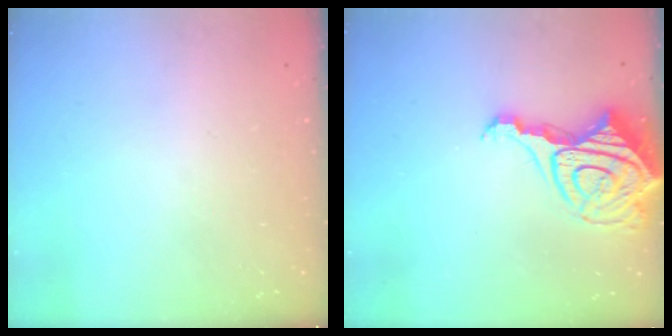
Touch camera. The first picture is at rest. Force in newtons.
{"total": 14.2, "press": 14.2, "slide": 1.4}